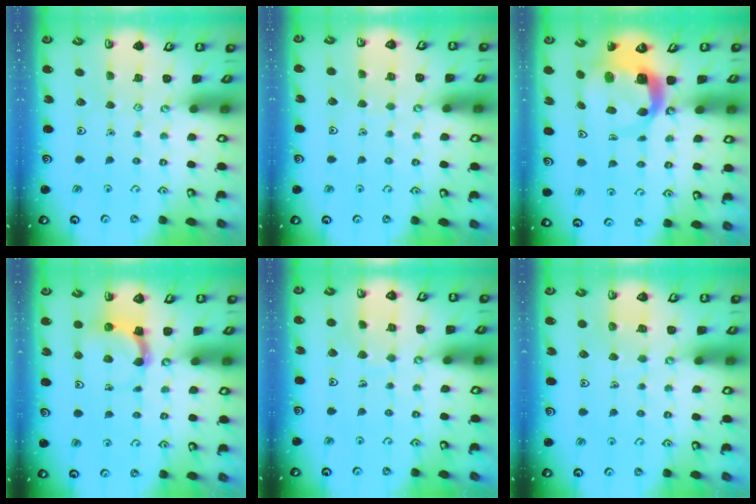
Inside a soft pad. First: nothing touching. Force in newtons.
{"total": 2.4, "press": 2.4, "slide": 0.2}
{"total": 7.8, "press": 7.7, "slide": 1.1}
{"total": 5.7, "press": 5.6, "slide": 1.1}
{"total": 5.8, "press": 5.8, "slide": 0.4}
{"total": 6.3, "press": 6.3, "slide": 0.4}